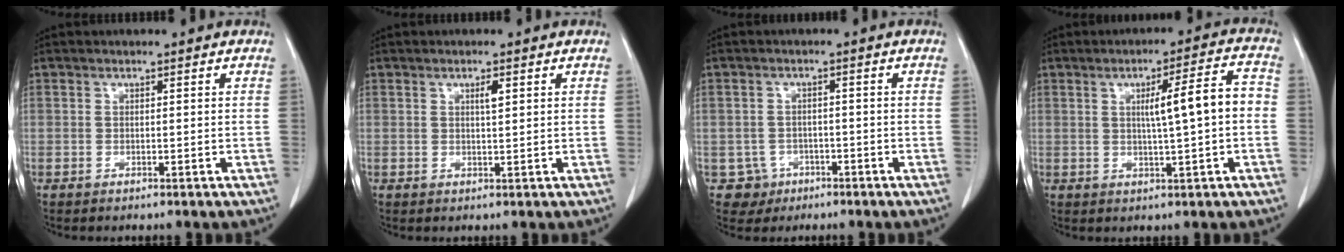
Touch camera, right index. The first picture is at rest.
{"total": 1.4, "force": [0.6, 0.2, 1.3], "torque": [-0.025, -0.001, 0.009]}
{"total": 3.6, "force": [-1.6, 3.2, -0.4], "torque": [0.009, 0.013, -0.023]}
{"total": 8.0, "force": [0.2, 0.3, 8.0], "torque": [-0.117, 0.015, 0.001]}